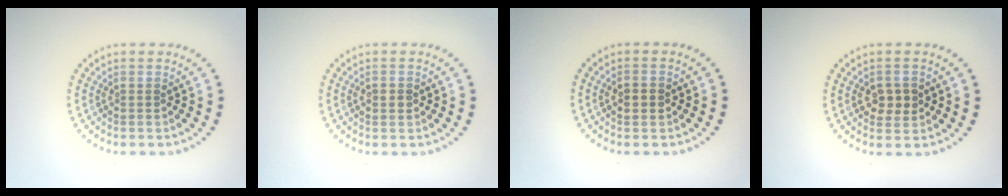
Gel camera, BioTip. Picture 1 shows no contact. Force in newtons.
{"total": 1.5, "press": 1.5, "slide": 0.1}
{"total": 2.2, "press": 2.2, "slide": 0.2}
{"total": 2.4, "press": 2.3, "slide": 0.3}